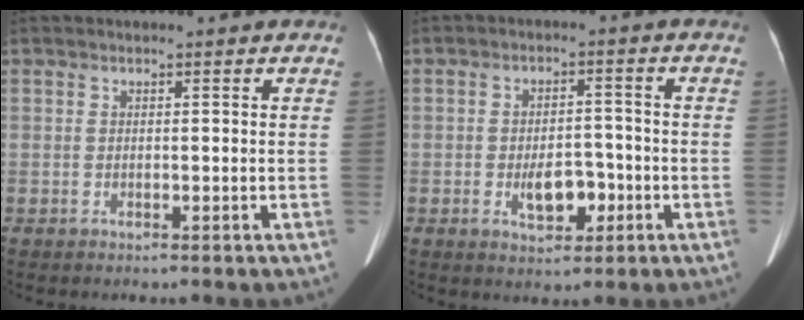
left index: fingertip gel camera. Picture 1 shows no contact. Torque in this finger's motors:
{"motor_torque": [0.06, 0.05, 0.10, 0.02]}